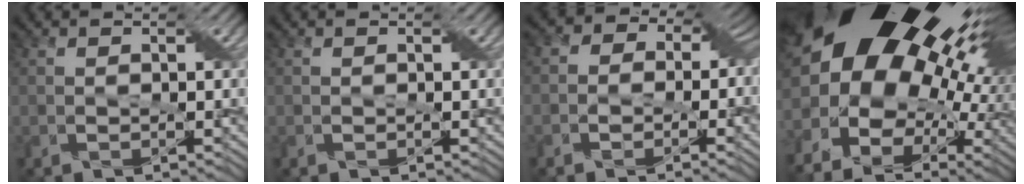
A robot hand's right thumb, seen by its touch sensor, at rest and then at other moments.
{"total": 0.0}
{"total": 5.9, "force": [-1.0, 5.2, 2.7], "torque": [-0.033, 0.009, -0.040]}
{"total": 21.4, "force": [6.1, 12.5, 16.2], "torque": [-0.248, 0.017, 0.107]}